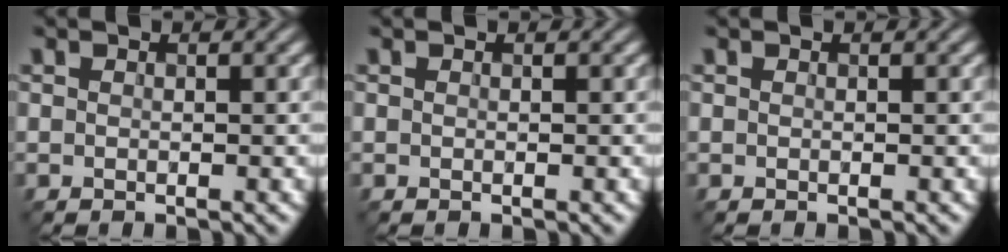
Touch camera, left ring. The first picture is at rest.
{"total": 0.0}
{"total": 0.0}